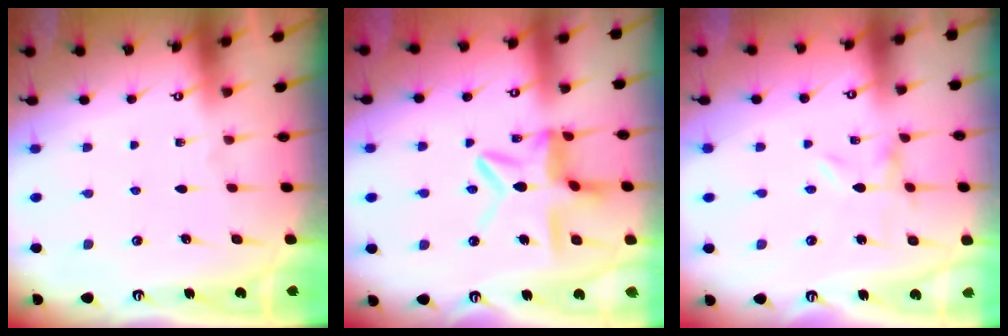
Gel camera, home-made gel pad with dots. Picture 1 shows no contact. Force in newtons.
{"total": 11.1, "press": 11.0, "slide": 1.1}
{"total": 0.0}